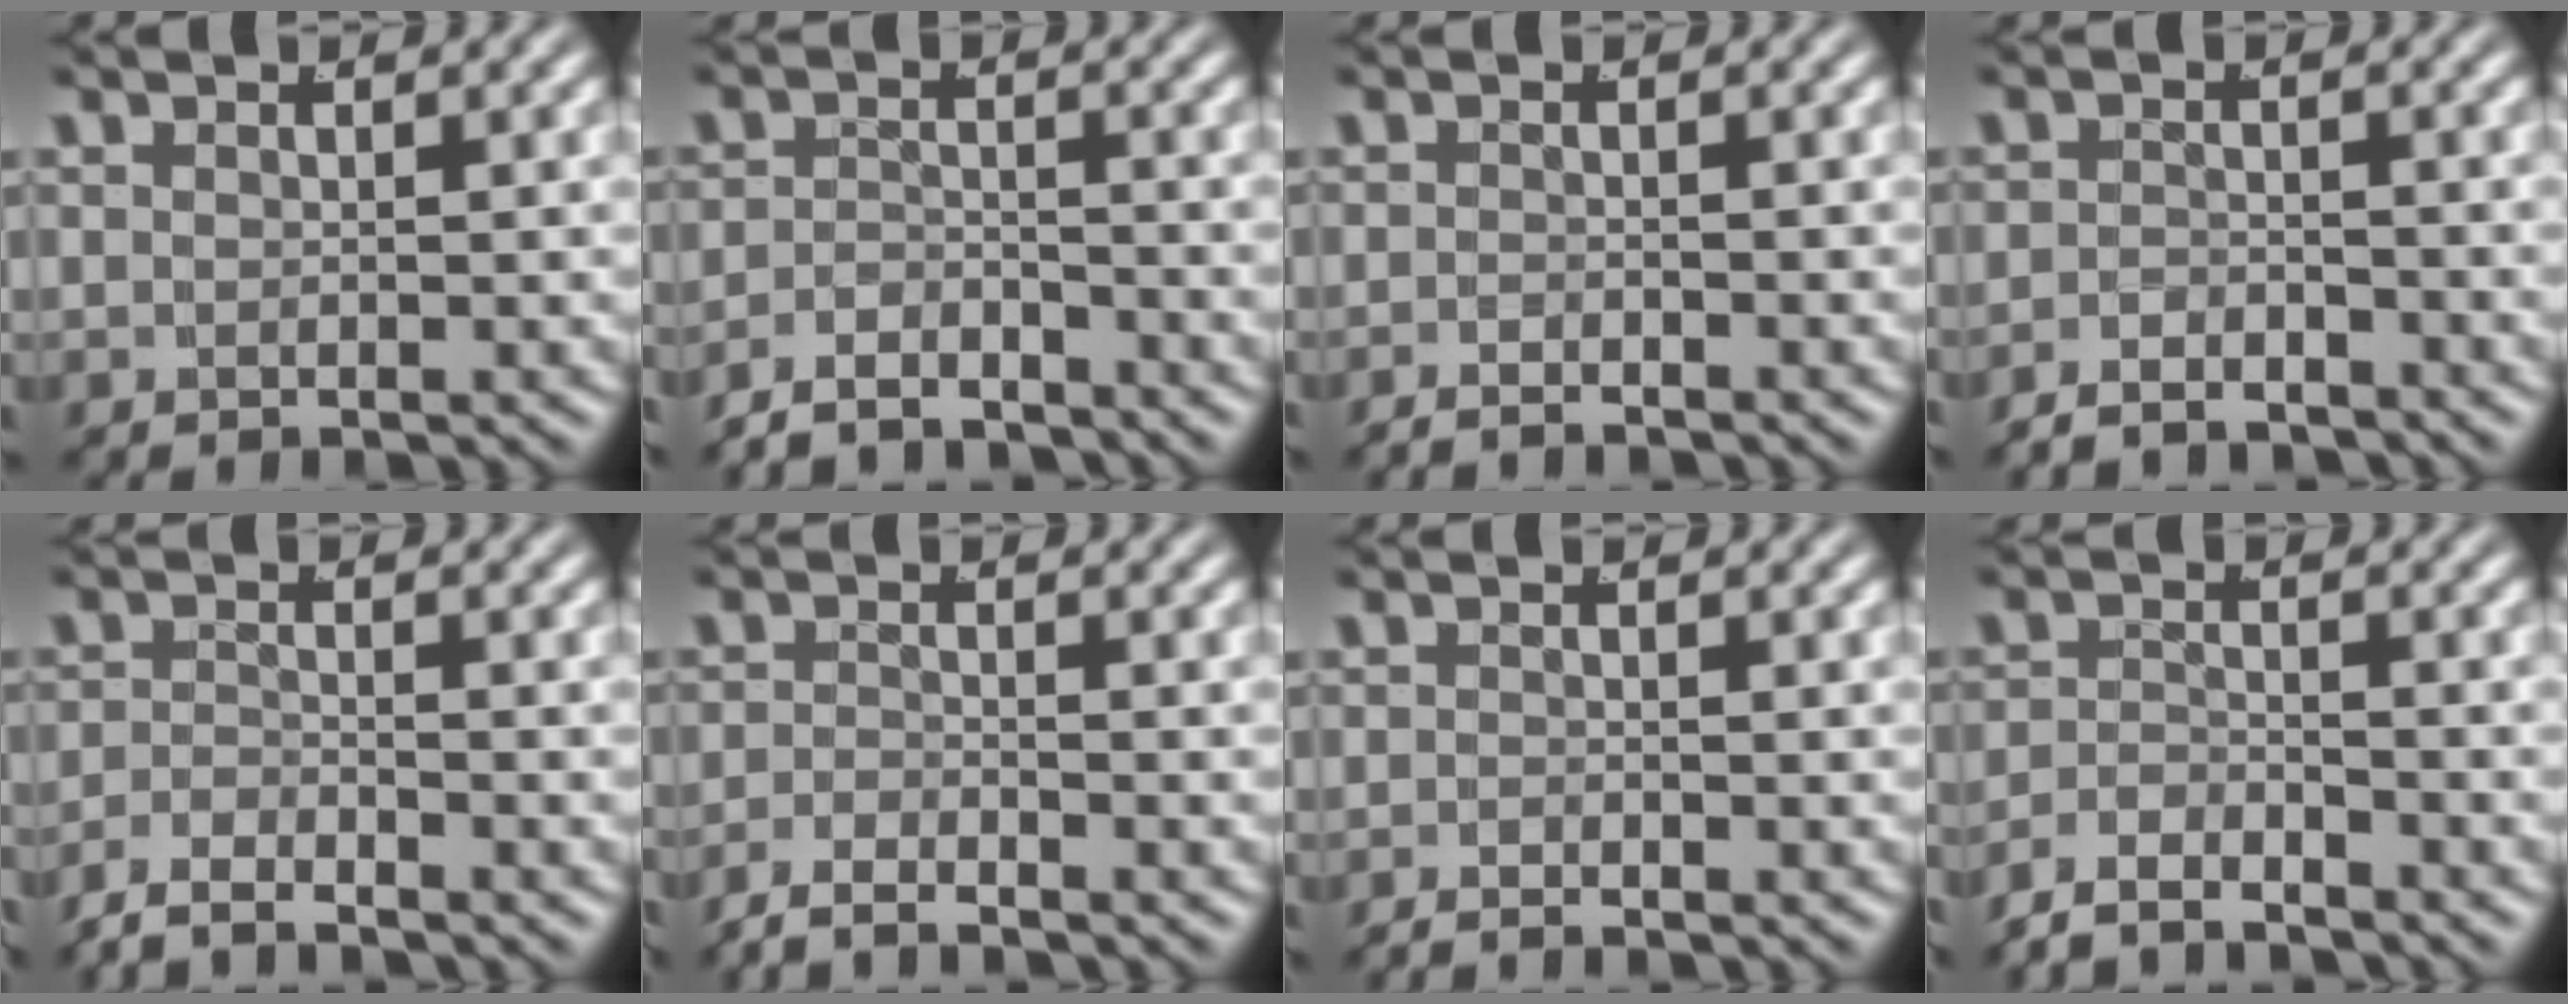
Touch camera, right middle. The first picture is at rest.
{"total": 4.8, "force": [-4.5, 1.3, 0.9], "torque": [-0.015, -0.012, -0.074]}
{"total": 1.7, "force": [-1.7, 0.0, 0.1], "torque": [-0.009, -0.012, -0.026]}
{"total": 3.7, "force": [-3.6, 0.8, 0.5], "torque": [-0.007, -0.013, -0.057]}
{"total": 3.4, "force": [-3.1, 0.8, 1.0], "torque": [-0.026, -0.009, -0.050]}
{"total": 3.0, "force": [-2.9, 0.4, 0.8], "torque": [-0.021, -0.010, -0.046]}
{"total": 1.4, "force": [-1.4, -0.1, 0.0], "torque": [-0.007, -0.009, -0.022]}
{"total": 4.2, "force": [-3.9, 1.3, 1.0], "torque": [-0.024, -0.010, -0.064]}